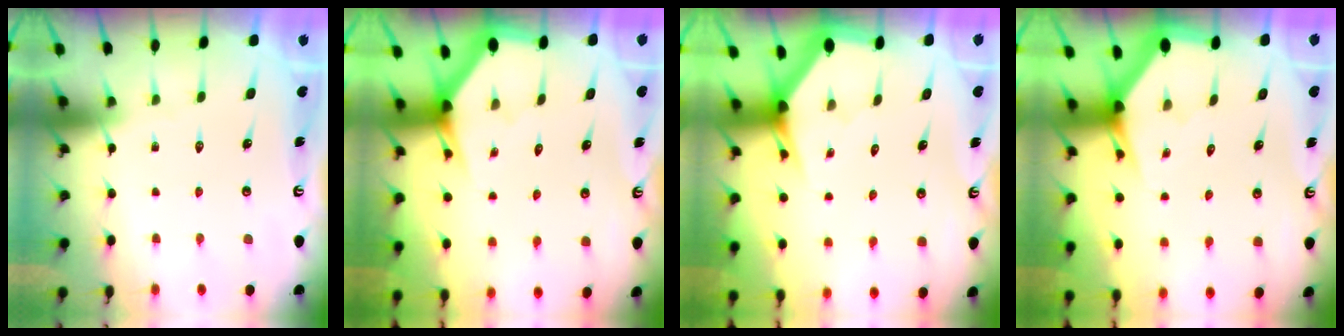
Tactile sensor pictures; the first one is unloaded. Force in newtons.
{"total": 2.9, "press": 2.9, "slide": 0.1}
{"total": 3.0, "press": 3.0, "slide": 0.1}
{"total": 3.1, "press": 3.1, "slide": 0.1}